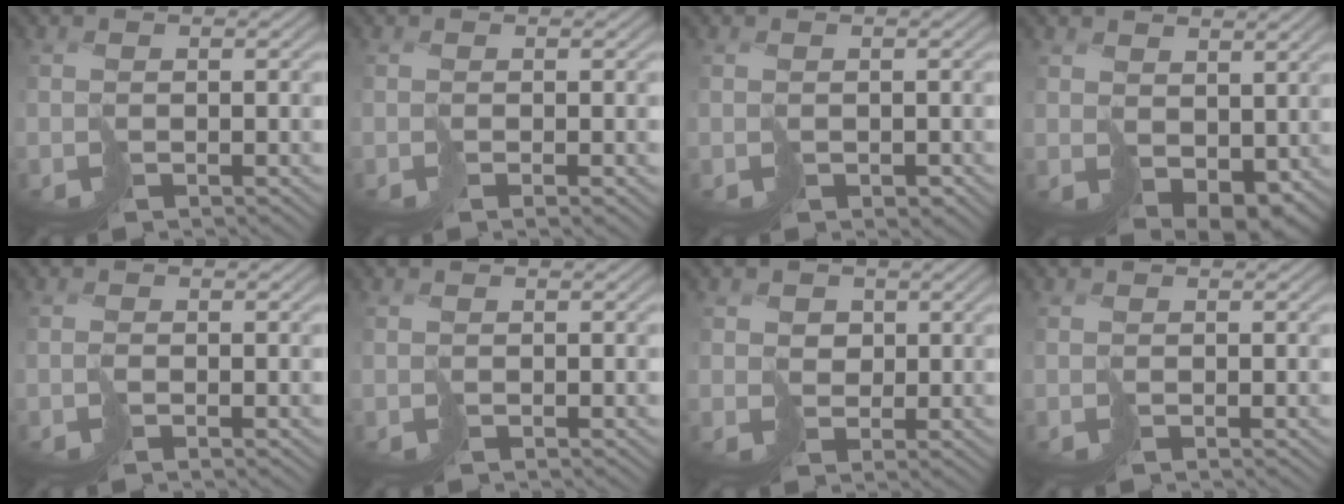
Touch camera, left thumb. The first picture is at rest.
{"total": 0.6, "force": [-0.4, -0.1, 0.4], "torque": [-0.003, 0.001, -0.004]}
{"total": 1.0, "force": [-0.1, 0.9, 0.5], "torque": [-0.002, -0.002, 0.002]}
{"total": 6.0, "force": [2.0, 4.1, 3.9], "torque": [-0.090, -0.022, 0.050]}
{"total": 0.5, "force": [-0.2, -0.3, -0.3], "torque": [0.011, 0.007, -0.006]}
{"total": 0.0}
{"total": 2.4, "force": [1.5, 1.8, -0.1], "torque": [0.002, 0.006, 0.031]}
{"total": 0.0}